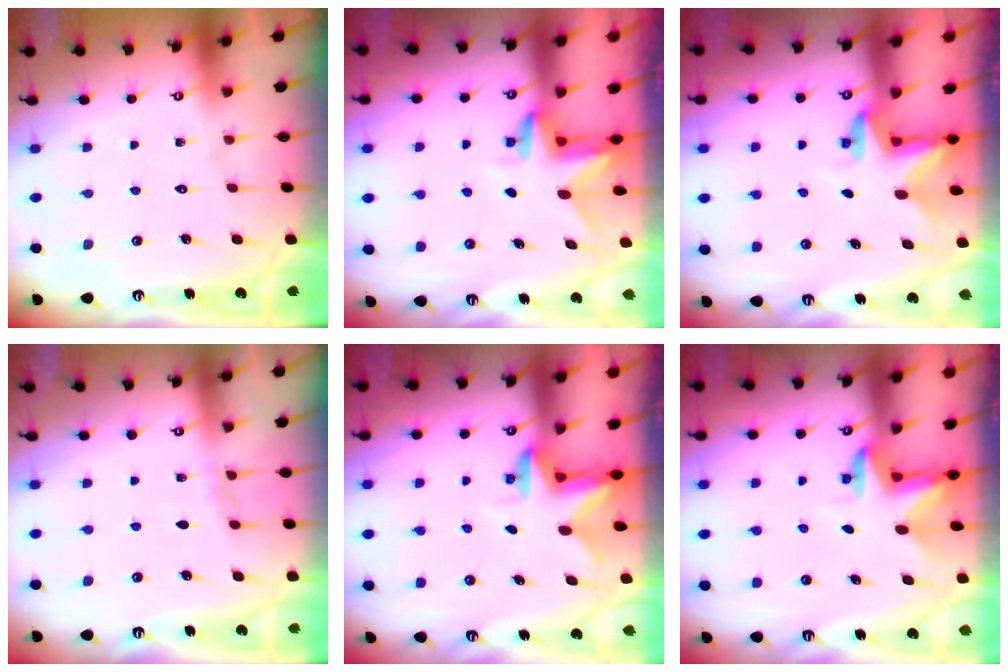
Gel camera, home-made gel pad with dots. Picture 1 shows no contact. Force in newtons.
{"total": 2.9, "press": 2.9, "slide": 0.2}
{"total": 2.9, "press": 2.9, "slide": 0.2}
{"total": 3.6, "press": 3.5, "slide": 0.5}
{"total": 2.7, "press": 2.6, "slide": 0.5}
{"total": 3.3, "press": 3.3, "slide": 0.1}